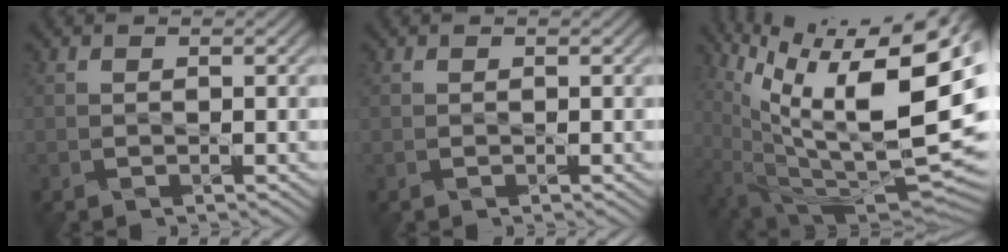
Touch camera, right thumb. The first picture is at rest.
{"total": 0.0}
{"total": 18.2, "force": [7.2, 4.7, 16.0], "torque": [-0.240, 0.021, 0.134]}